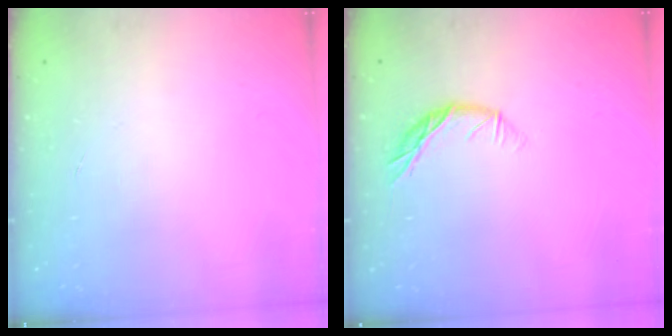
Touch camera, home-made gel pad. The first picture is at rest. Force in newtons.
{"total": 7.8, "press": 7.8, "slide": 0.7}